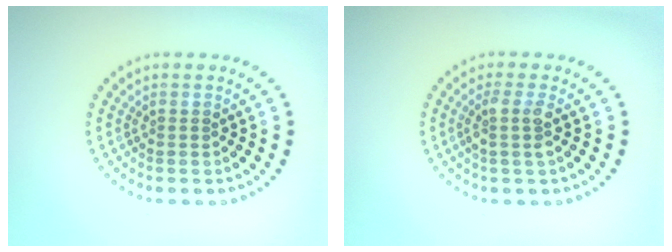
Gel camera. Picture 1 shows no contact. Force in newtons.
{"total": 2.2, "press": 1.7, "slide": 1.4}